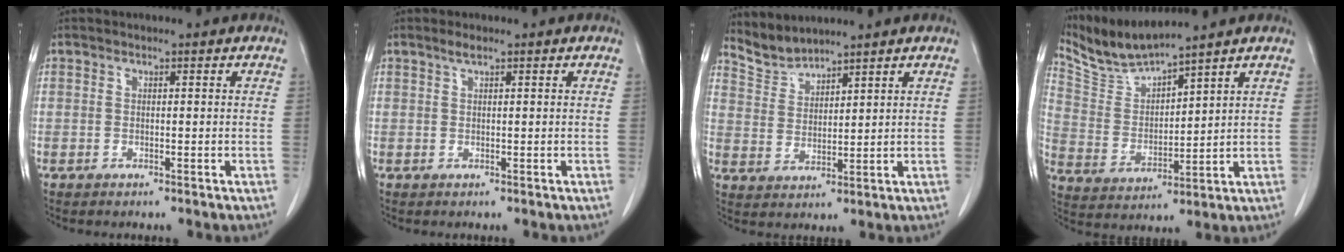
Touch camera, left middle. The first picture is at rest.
{"total": 1.0, "force": [0.7, 0.0, 0.7], "torque": [-0.017, 0.001, 0.015]}
{"total": 4.5, "force": [4.4, 0.0, -0.5], "torque": [0.003, 0.002, 0.099]}
{"total": 8.1, "force": [7.8, -0.7, 2.0], "torque": [-0.061, -0.003, 0.172]}